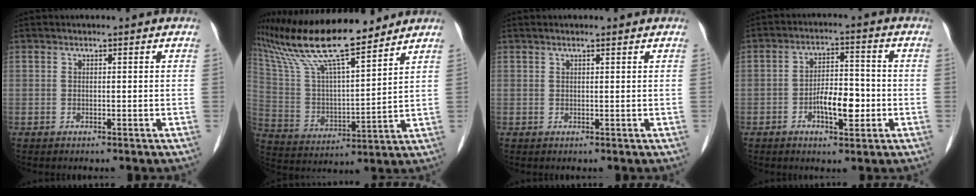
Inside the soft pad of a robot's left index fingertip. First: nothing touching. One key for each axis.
{"total": 19.0, "fx": 15.8, "fy": 2.3, "fz": 10.4, "tx": -0.197, "ty": 0.019, "tz": 0.291}
{"total": 1.2, "fx": 0.9, "fy": 0.1, "fz": 0.8, "tx": -0.015, "ty": 0.013, "tz": 0.017}
{"total": 6.8, "fx": -2.1, "fy": 2.7, "fz": 5.8, "tx": -0.107, "ty": 0.010, "tz": -0.035}